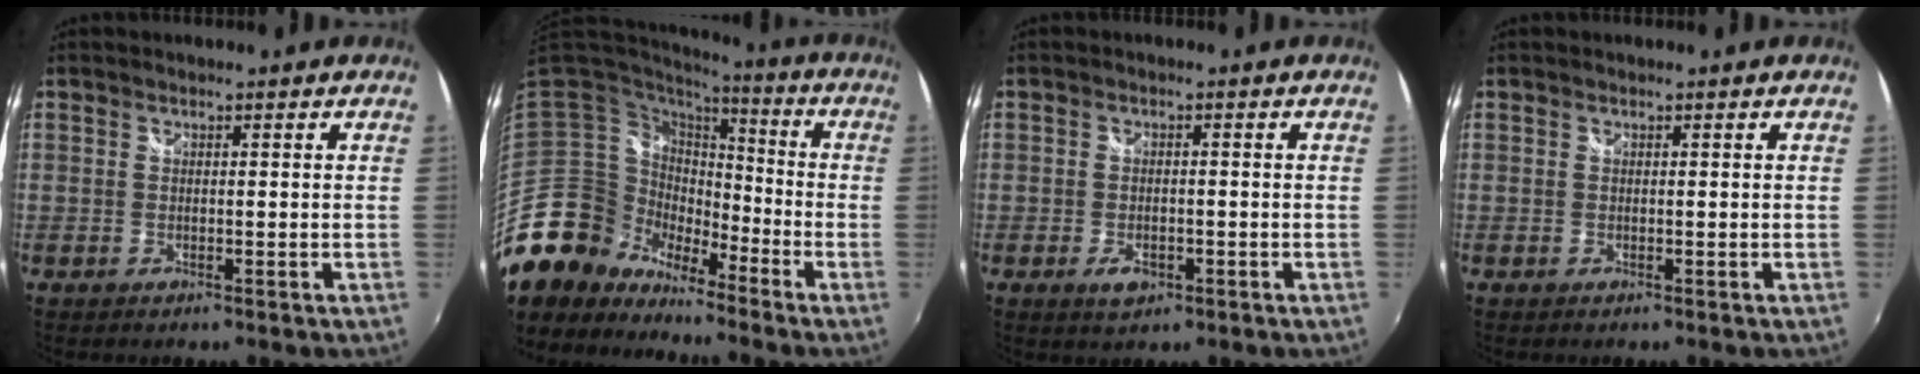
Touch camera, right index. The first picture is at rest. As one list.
[{"total": 11.5, "force": [-9.3, 6.7, 0.7], "torque": [-0.031, 0.030, -0.179]}, {"total": 3.5, "force": [-1.6, 2.1, 2.3], "torque": [-0.046, -0.006, -0.025]}, {"total": 0.0}]